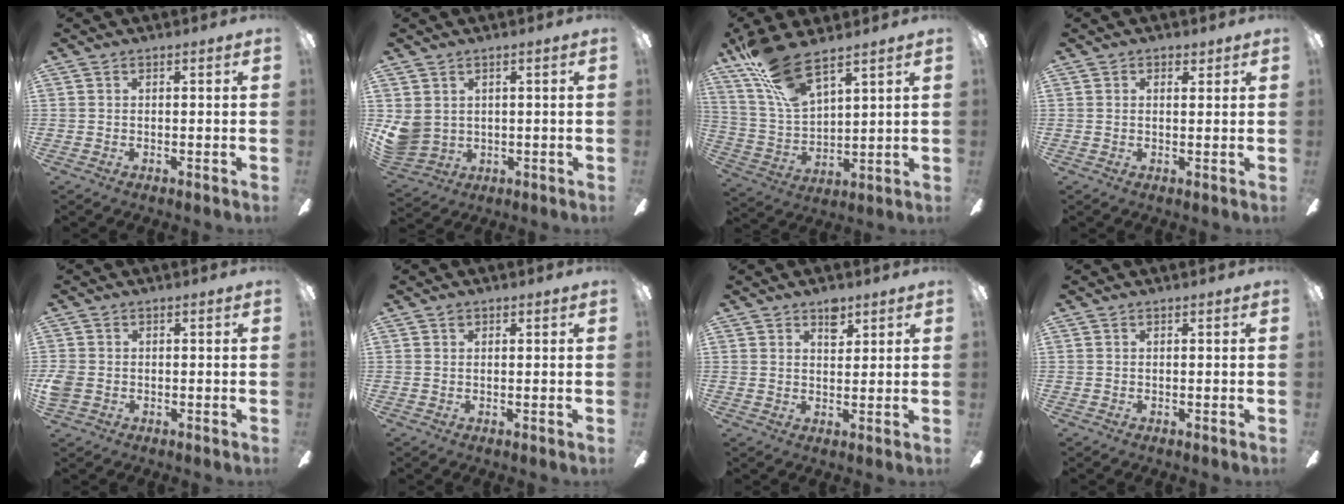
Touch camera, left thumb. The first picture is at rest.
{"total": 5.8, "force": [1.4, 5.2, 2.2], "torque": [-0.063, -0.004, 0.027]}
{"total": 14.5, "force": [10.8, 4.1, 8.8], "torque": [-0.194, -0.052, 0.192]}
{"total": 2.0, "force": [1.2, 1.2, 1.0], "torque": [0.002, -0.005, 0.016]}
{"total": 3.3, "force": [-0.6, 2.7, 1.7], "torque": [-0.041, 0.003, -0.011]}
{"total": 1.0, "force": [0.6, 0.7, 0.5], "torque": [-0.002, 0.000, 0.008]}
{"total": 4.9, "force": [3.5, 2.5, 2.4], "torque": [-0.021, -0.018, 0.058]}
{"total": 0.0}